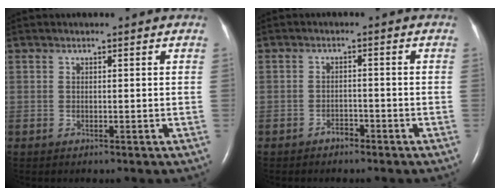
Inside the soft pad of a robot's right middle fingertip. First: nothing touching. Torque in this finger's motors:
{"motor_torque": [0.38, -0.37, 0.00, 0.00]}